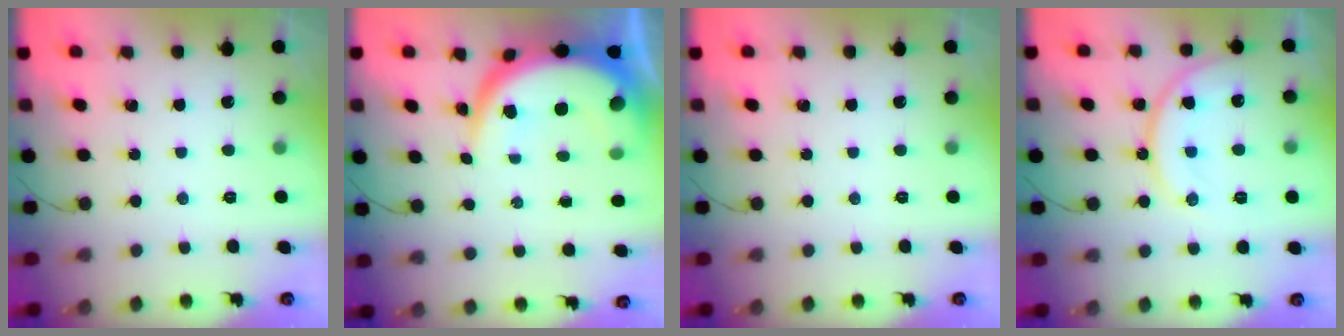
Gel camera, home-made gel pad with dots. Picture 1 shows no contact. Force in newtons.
{"total": 11.6, "press": 11.5, "slide": 1.0}
{"total": 0.0}
{"total": 12.9, "press": 12.9, "slide": 0.4}